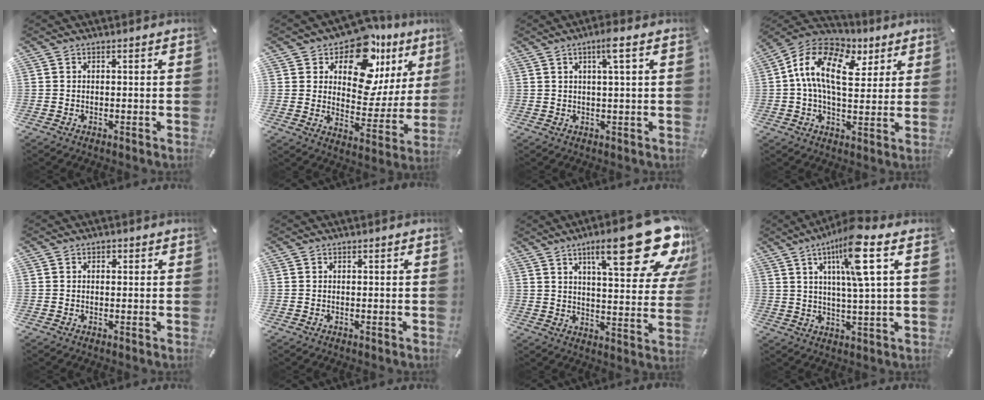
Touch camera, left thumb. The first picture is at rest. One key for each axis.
{"total": 16.5, "fx": 10.8, "fy": 9.3, "fz": 8.5, "tx": -0.131, "ty": -0.083, "tz": 0.188}
{"total": 4.6, "fx": 2.1, "fy": 0.3, "fz": 4.0, "tx": -0.075, "ty": -0.002, "tz": 0.031}
{"total": 15.1, "fx": 4.6, "fy": 9.2, "fz": 11.0, "tx": -0.232, "ty": -0.011, "tz": 0.082}
{"total": 0.8, "fx": 0.2, "fy": 0.7, "fz": 0.3, "tx": -0.005, "ty": 0.004, "tz": 0.003}
{"total": 0.0}
{"total": 24.6, "fx": 13.6, "fy": 8.1, "fz": 18.7, "tx": -0.260, "ty": -0.081, "tz": 0.214}
{"total": 12.6, "fx": 5.1, "fy": 1.9, "fz": 11.3, "tx": -0.205, "ty": -0.008, "tz": 0.080}